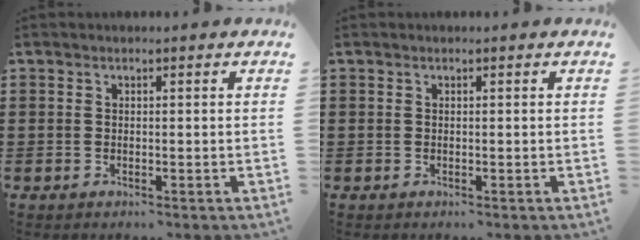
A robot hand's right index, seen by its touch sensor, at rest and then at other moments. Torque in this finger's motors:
{"motor_torque": [0.02, 2.12, 0.00, 0.00]}